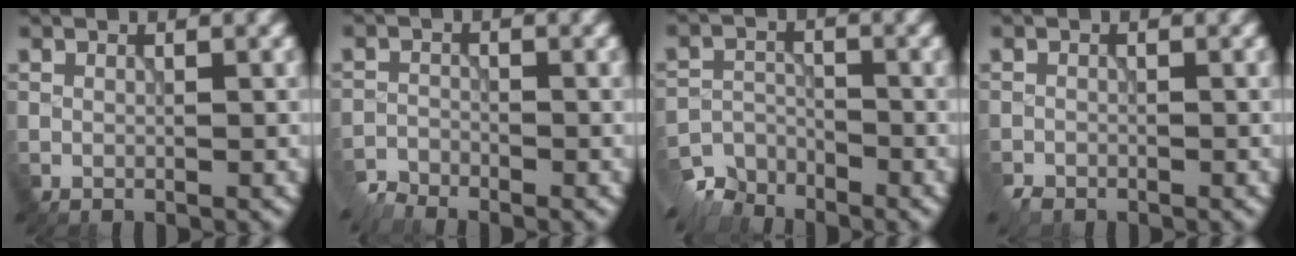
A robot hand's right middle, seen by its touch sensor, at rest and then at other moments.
{"total": 2.9, "force": [-2.8, 0.4, 0.3], "torque": [-0.012, -0.011, -0.062]}
{"total": 5.9, "force": [-5.4, 2.2, 0.6], "torque": [-0.006, -0.011, -0.096]}
{"total": 1.1, "force": [-1.0, 0.4, 0.1], "torque": [-0.003, -0.005, -0.023]}